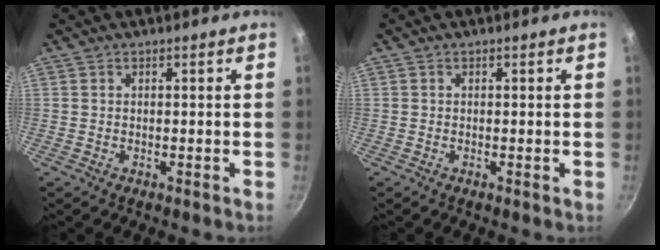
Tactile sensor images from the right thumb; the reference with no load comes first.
{"total": 0.0}